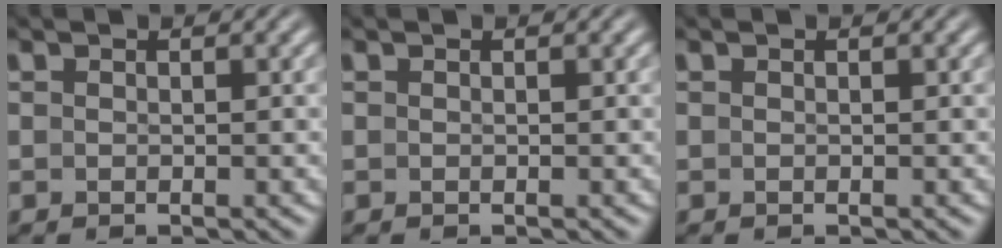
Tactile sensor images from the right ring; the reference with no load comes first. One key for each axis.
{"total": 0.0}
{"total": 0.0}